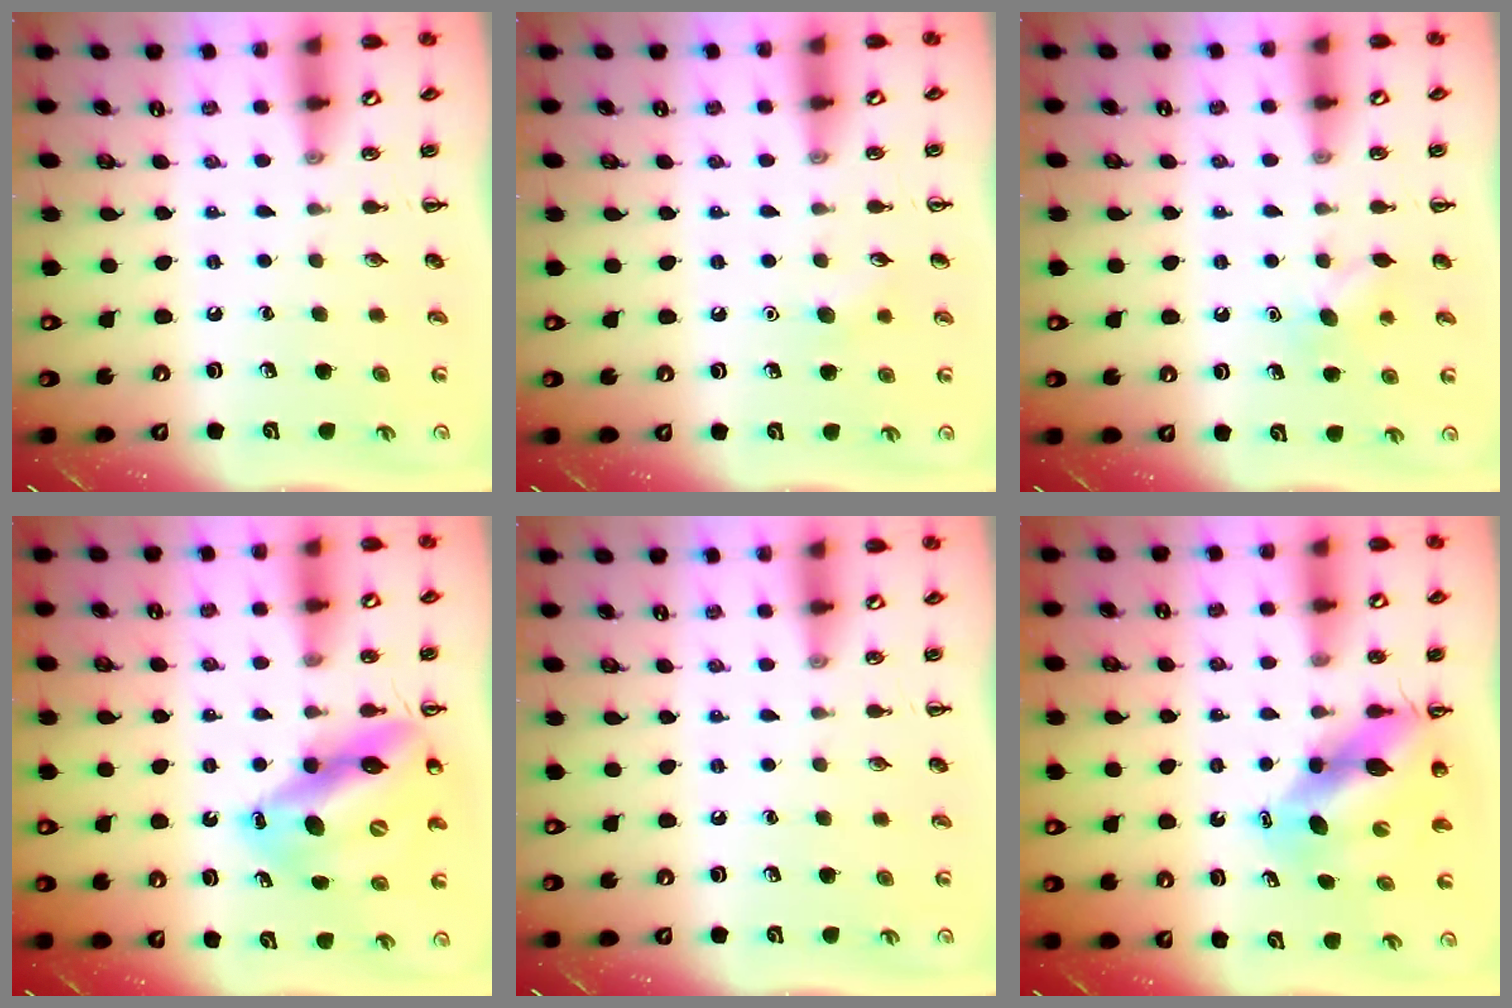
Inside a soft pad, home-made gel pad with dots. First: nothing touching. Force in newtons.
{"total": 5.4, "press": 5.2, "slide": 1.1}
{"total": 6.6, "press": 6.4, "slide": 1.7}
{"total": 15.7, "press": 14.9, "slide": 4.8}
{"total": 0.0}
{"total": 9.3, "press": 9.0, "slide": 2.5}